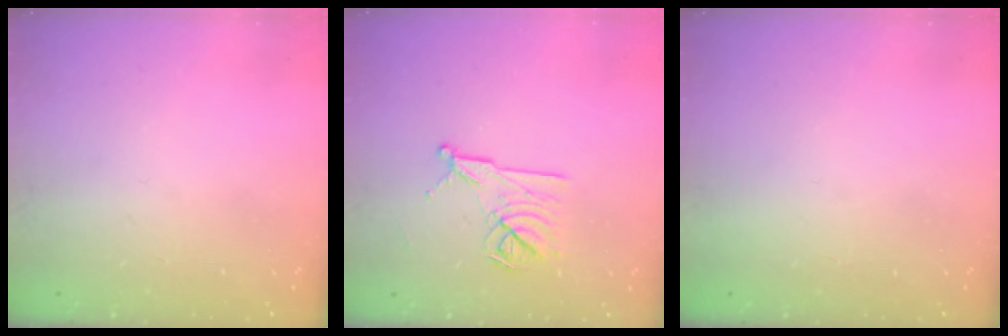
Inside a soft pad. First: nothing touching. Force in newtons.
{"total": 11.3, "press": 11.3, "slide": 0.4}
{"total": 1.5, "press": 1.5, "slide": 0.1}